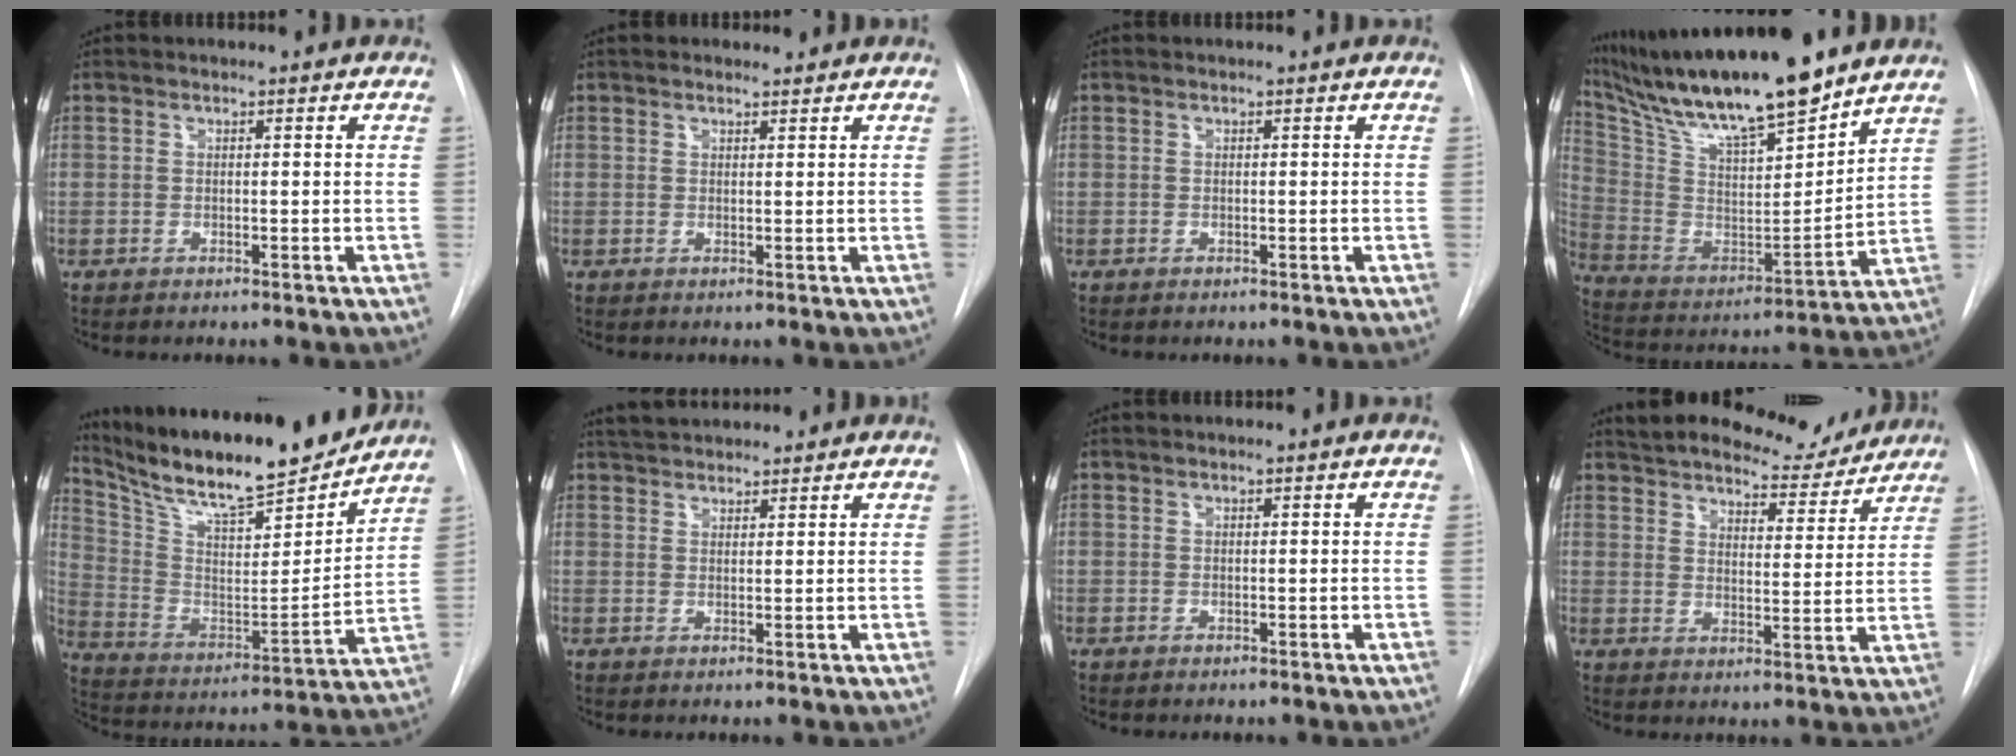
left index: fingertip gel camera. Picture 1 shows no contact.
{"total": 1.9, "force": [1.8, 0.6, 0.3], "torque": [-0.005, 0.013, 0.029]}
{"total": 0.0}
{"total": 22.1, "force": [18.3, 2.4, 12.1], "torque": [-0.232, -0.008, 0.326]}
{"total": 22.8, "force": [19.9, 2.8, 10.6], "torque": [-0.201, -0.021, 0.323]}
{"total": 7.0, "force": [6.5, 1.5, 2.1], "torque": [-0.037, 0.037, 0.105]}
{"total": 0.0}
{"total": 11.8, "force": [11.0, 3.0, 2.9], "torque": [-0.033, -0.008, 0.151]}